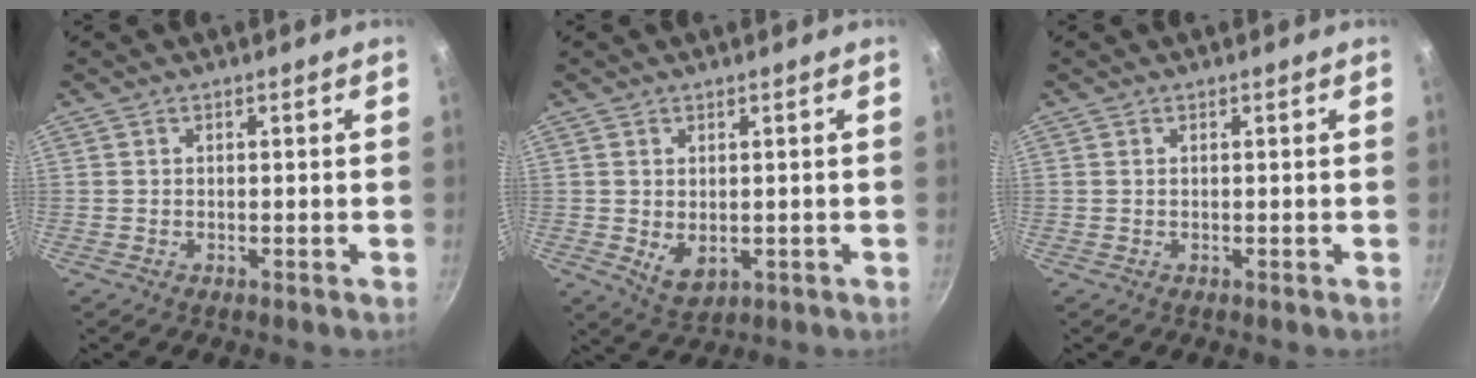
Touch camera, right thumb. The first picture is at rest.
{"total": 4.6, "force": [-0.1, 3.2, 3.4], "torque": [-0.054, -0.015, 0.008]}
{"total": 0.0}